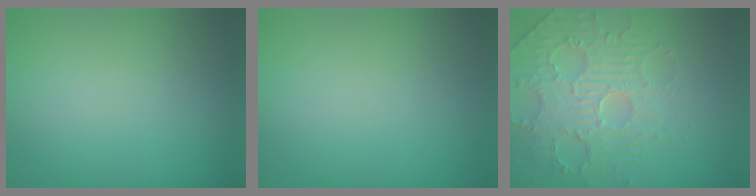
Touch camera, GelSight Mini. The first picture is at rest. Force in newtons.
{"total": 0.0}
{"total": 4.8, "press": 3.8, "slide": 3.0}